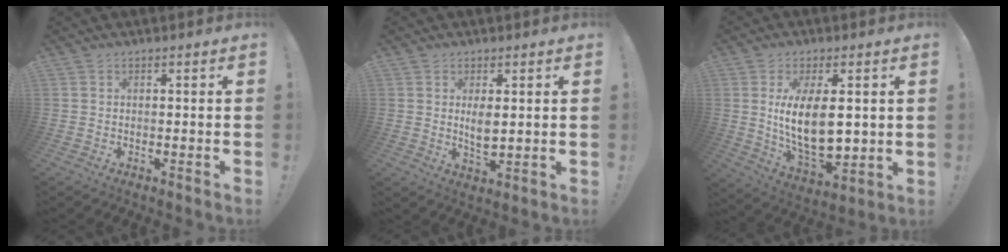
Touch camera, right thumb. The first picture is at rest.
{"total": 4.5, "force": [1.4, 2.0, 3.7], "torque": [-0.049, -0.013, 0.020]}
{"total": 15.8, "force": [2.1, 6.8, 14.1], "torque": [-0.258, -0.023, 0.029]}